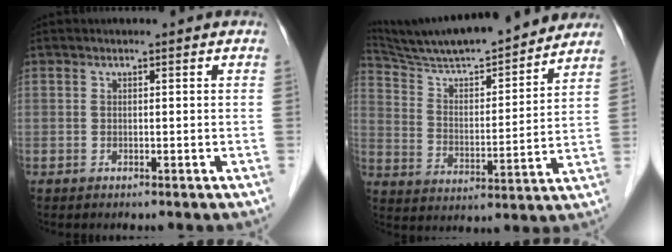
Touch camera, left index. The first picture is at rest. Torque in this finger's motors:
{"motor_torque": [-0.49, -1.18, 0.34, 0.07]}